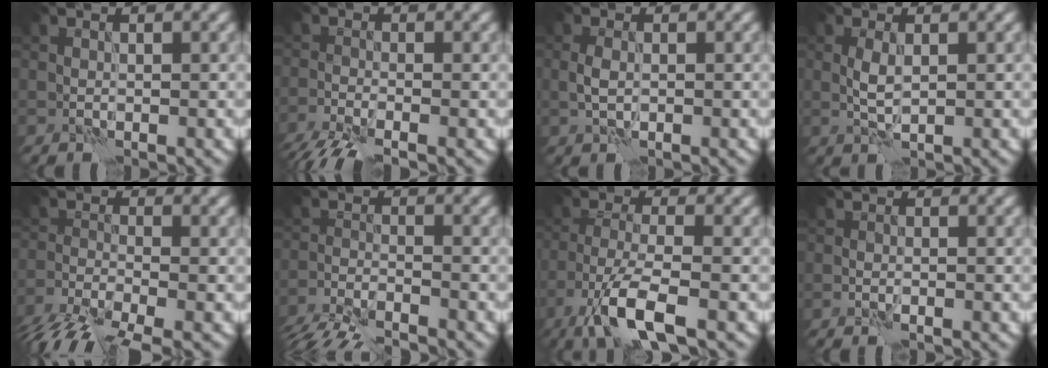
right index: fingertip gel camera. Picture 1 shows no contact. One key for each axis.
{"total": 4.6, "fx": -3.5, "fy": 0.9, "fz": 2.8, "tx": -0.053, "ty": -0.021, "tz": -0.074}
{"total": 1.5, "fx": -0.2, "fy": 0.8, "fz": 1.2, "tx": -0.027, "ty": 0.002, "tz": -0.005}
{"total": 1.7, "fx": 0.1, "fy": 0.6, "fz": 1.6, "tx": -0.036, "ty": 0.002, "tz": 0.004}
{"total": 7.1, "fx": -5.5, "fy": 1.7, "fz": 4.1, "tx": -0.080, "ty": -0.019, "tz": -0.109}
{"total": 5.7, "fx": -5.3, "fy": 0.8, "fz": 2.0, "tx": -0.041, "ty": -0.016, "tz": -0.094}
{"total": 6.8, "fx": -4.3, "fy": 1.6, "fz": 5.1, "tx": -0.099, "ty": -0.005, "tz": -0.088}
{"total": 0.7, "fx": -0.5, "fy": 0.1, "fz": 0.5, "tx": -0.012, "ty": 0.001, "tz": -0.011}